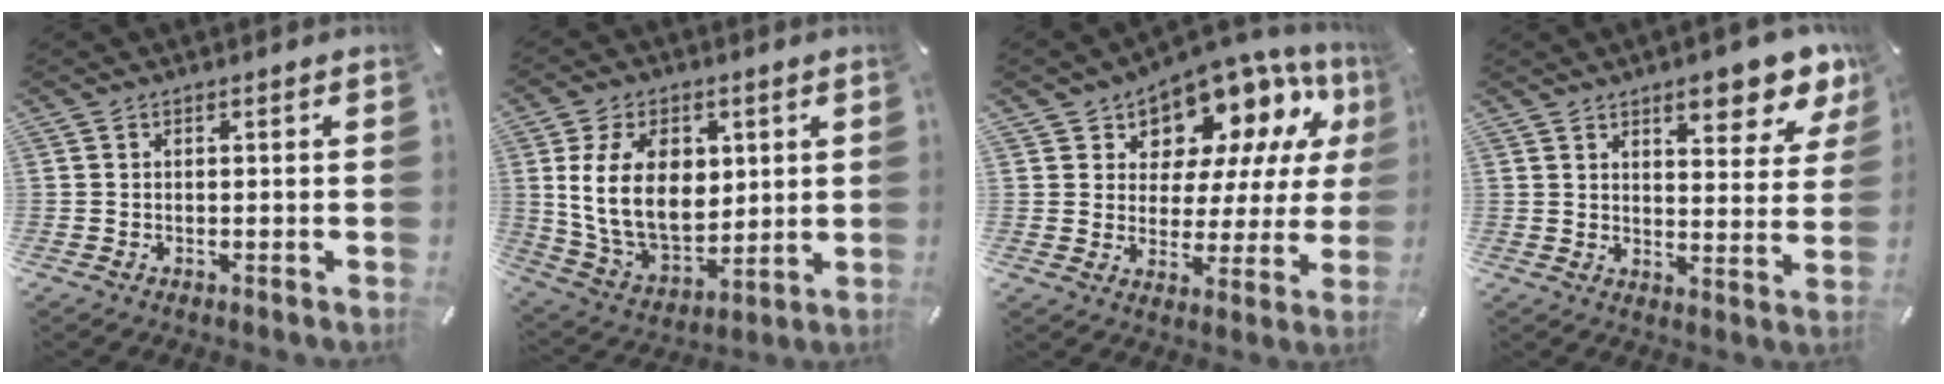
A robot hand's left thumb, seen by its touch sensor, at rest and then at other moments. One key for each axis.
{"total": 17.0, "fx": 3.5, "fy": 11.7, "fz": 11.9, "tx": -0.242, "ty": -0.005, "tz": 0.061}
{"total": 12.1, "fx": 9.2, "fy": 6.9, "fz": 3.7, "tx": -0.071, "ty": -0.076, "tz": 0.163}
{"total": 10.8, "fx": 7.8, "fy": 4.2, "fz": 6.3, "tx": -0.073, "ty": -0.051, "tz": 0.129}